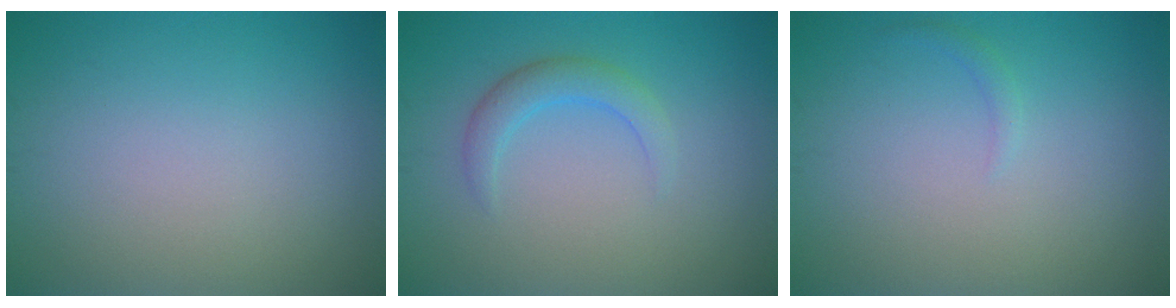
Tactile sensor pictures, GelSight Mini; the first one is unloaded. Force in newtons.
{"total": 2.3, "press": 2.3, "slide": 0.1}
{"total": 0.7, "press": 0.7, "slide": 0.1}